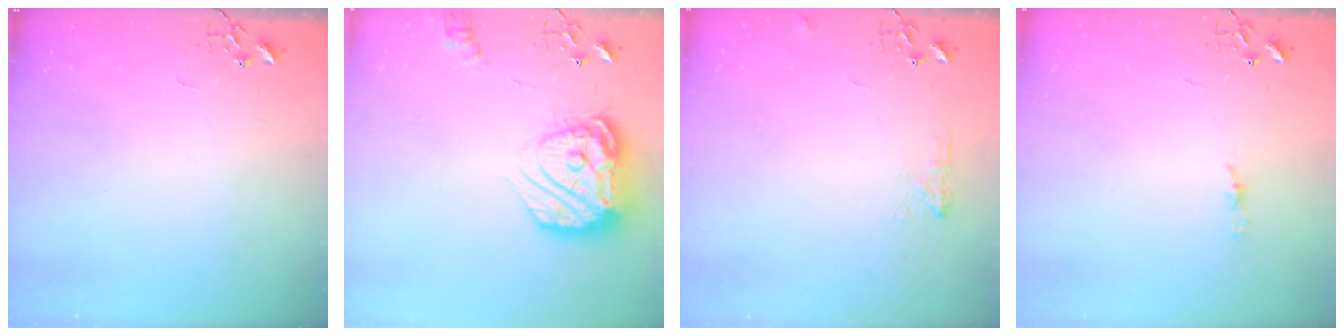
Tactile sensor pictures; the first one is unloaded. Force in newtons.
{"total": 19.8, "press": 19.7, "slide": 2.0}
{"total": 6.4, "press": 6.3, "slide": 0.8}
{"total": 3.9, "press": 3.9, "slide": 0.5}